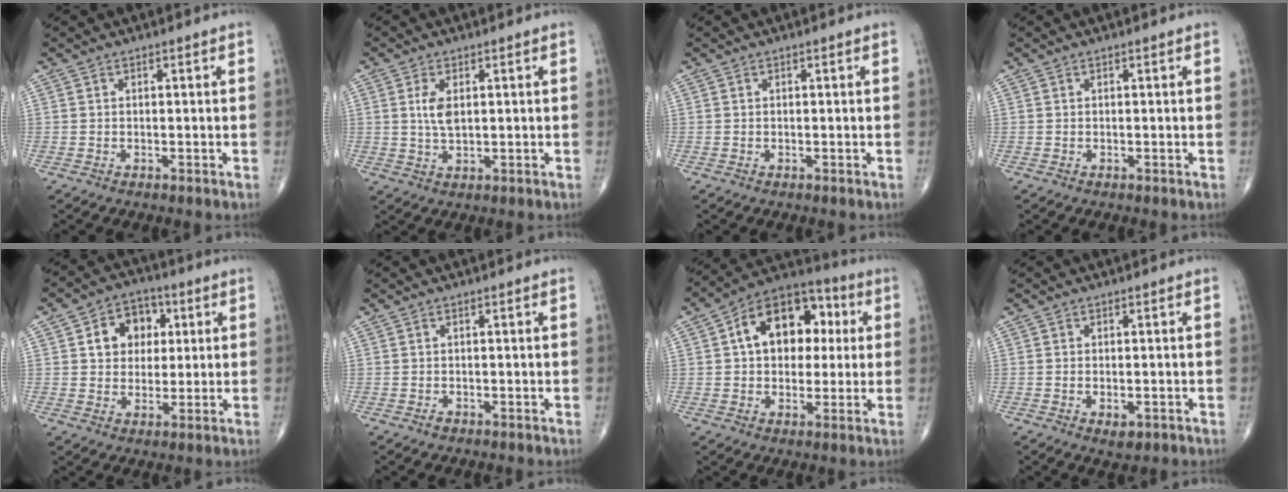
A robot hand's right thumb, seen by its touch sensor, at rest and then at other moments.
{"total": 4.3, "force": [1.0, 2.2, 3.6], "torque": [-0.071, -0.006, 0.022]}
{"total": 0.0}
{"total": 0.0}
{"total": 9.6, "force": [2.5, 7.6, 5.3], "torque": [-0.036, 0.004, 0.036]}
{"total": 0.6, "force": [-0.3, 0.4, 0.3], "torque": [-0.001, 0.000, -0.006]}
{"total": 16.4, "force": [3.4, 11.1, 11.6], "torque": [-0.130, 0.023, 0.044]}
{"total": 2.6, "force": [-0.9, 1.4, 2.0], "torque": [-0.030, 0.000, -0.008]}